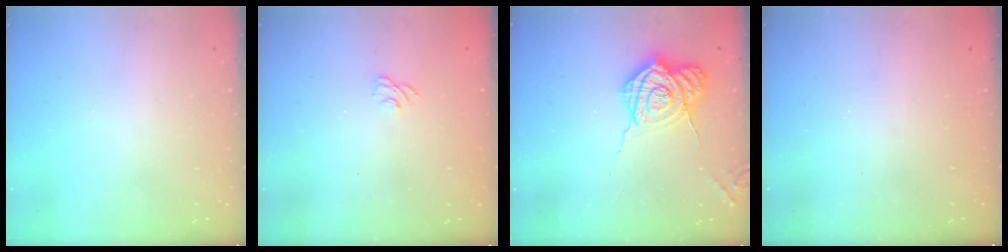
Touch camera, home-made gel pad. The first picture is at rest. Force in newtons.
{"total": 1.5, "press": 0.9, "slide": 1.2}
{"total": 12.2, "press": 12.1, "slide": 0.8}
{"total": 1.9, "press": 1.9, "slide": 0.6}